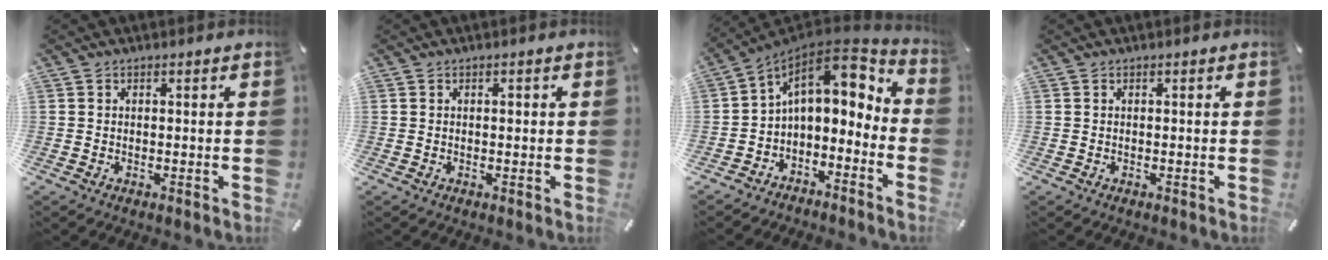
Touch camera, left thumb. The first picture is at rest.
{"total": 0.9, "force": [0.2, 0.6, 0.7], "torque": [-0.014, 0.001, 0.003]}
{"total": 13.0, "force": [3.3, 8.6, 9.2], "torque": [-0.139, -0.018, 0.056]}
{"total": 0.0}